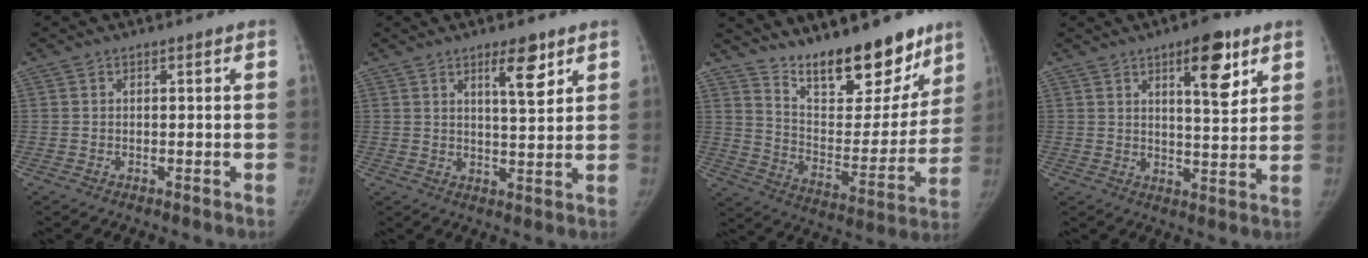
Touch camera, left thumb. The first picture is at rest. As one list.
[{"total": 6.3, "force": [3.8, 1.6, 4.8], "torque": [-0.062, -0.027, 0.060]}, {"total": 21.2, "force": [15.9, 8.1, 11.5], "torque": [-0.111, -0.106, 0.253]}, {"total": 9.7, "force": [5.2, 3.3, 7.5], "torque": [-0.087, -0.029, 0.074]}]